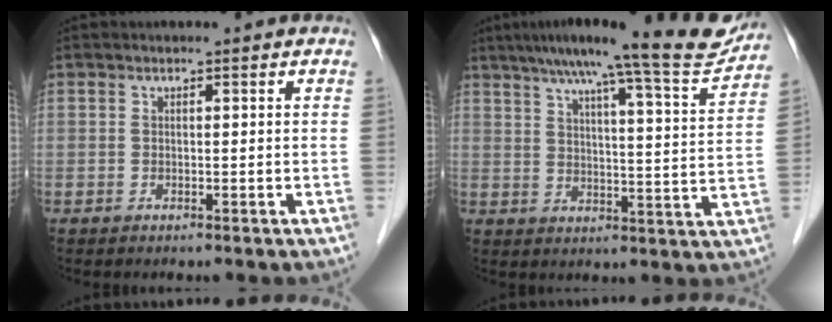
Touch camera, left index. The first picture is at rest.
{"total": 18.5, "force": [15.7, 0.6, 9.7], "torque": [-0.142, -0.009, 0.205]}